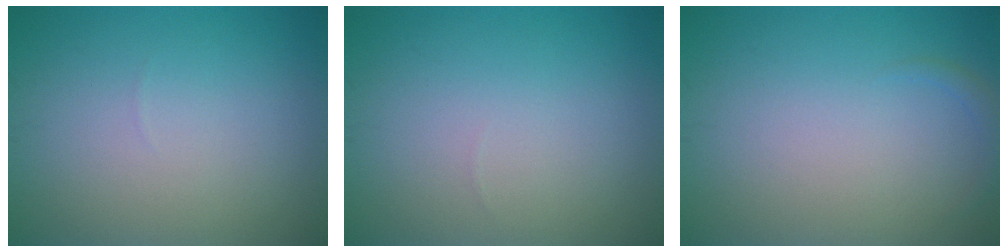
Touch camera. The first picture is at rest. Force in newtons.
{"total": 0.0}
{"total": 0.8, "press": 0.8, "slide": 0.0}